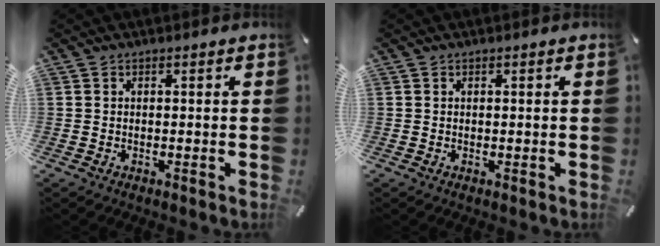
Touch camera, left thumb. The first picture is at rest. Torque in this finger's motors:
{"motor_torque": [0.02, 0.08, -0.13, -0.12, -0.02]}